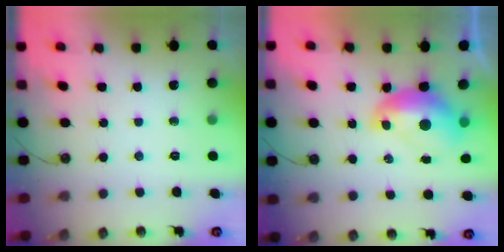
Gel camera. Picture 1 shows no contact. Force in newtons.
{"total": 2.4, "press": 2.3, "slide": 0.7}